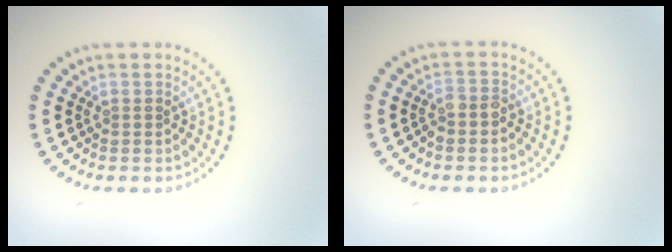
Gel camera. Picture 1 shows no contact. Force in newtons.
{"total": 1.7, "press": 1.5, "slide": 0.8}